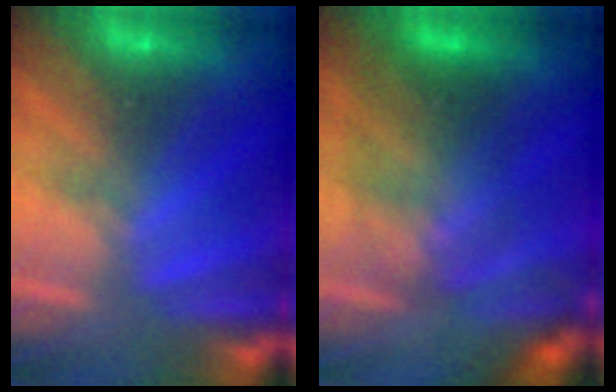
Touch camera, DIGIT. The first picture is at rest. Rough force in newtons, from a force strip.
{"total": 2.6}